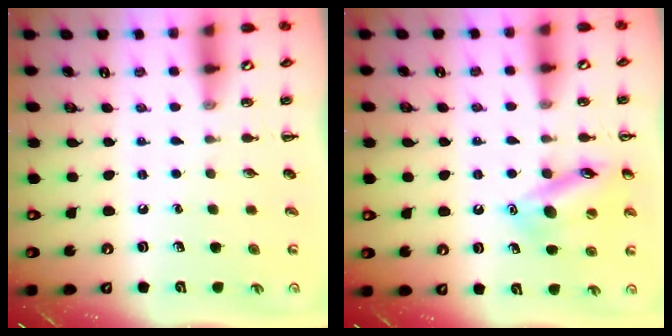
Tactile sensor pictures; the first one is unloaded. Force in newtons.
{"total": 14.7, "press": 14.4, "slide": 2.7}